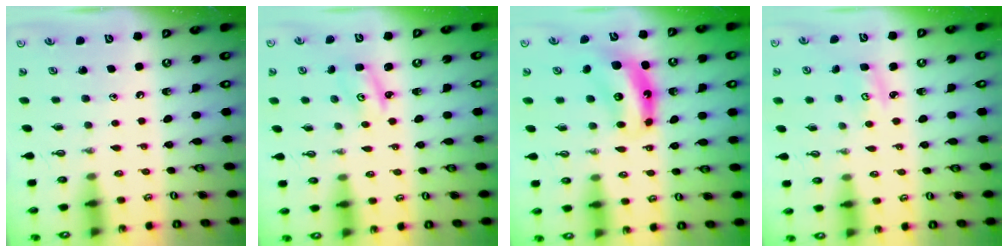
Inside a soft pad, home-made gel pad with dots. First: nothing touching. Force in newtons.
{"total": 2.6, "press": 2.6, "slide": 0.1}
{"total": 6.8, "press": 6.8, "slide": 0.2}
{"total": 3.4, "press": 3.4, "slide": 0.3}